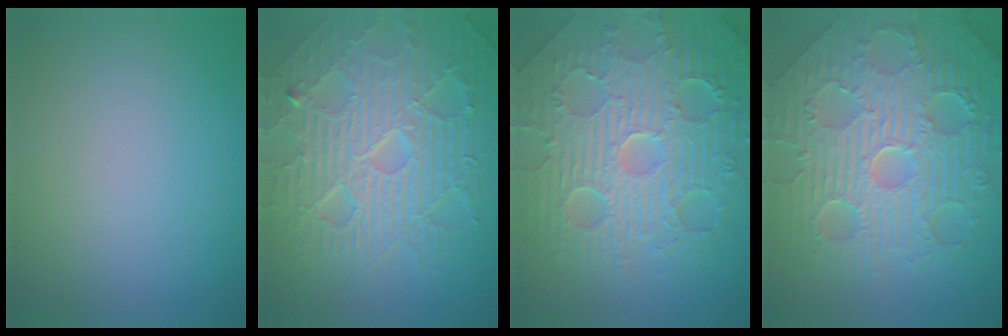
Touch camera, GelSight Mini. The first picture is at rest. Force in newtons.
{"total": 10.2, "press": 6.5, "slide": 7.8}
{"total": 11.6, "press": 7.5, "slide": 8.9}
{"total": 11.5, "press": 7.5, "slide": 8.8}